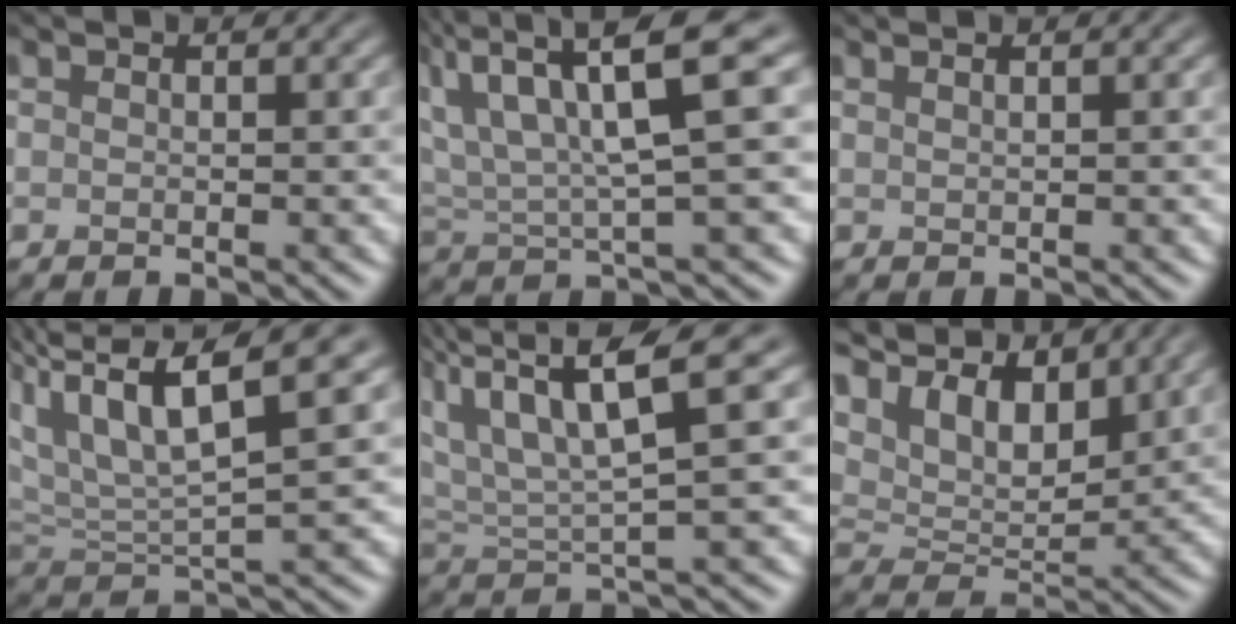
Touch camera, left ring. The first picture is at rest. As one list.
[{"total": 9.0, "force": [4.0, 2.0, 7.8], "torque": [-0.146, 0.026, 0.072]}, {"total": 0.6, "force": [0.5, 0.2, 0.3], "torque": [0.001, 0.006, 0.002]}, {"total": 8.4, "force": [4.4, 1.9, 6.9], "torque": [-0.133, 0.021, 0.080]}, {"total": 7.7, "force": [3.5, 1.7, 6.7], "torque": [-0.127, 0.018, 0.065]}, {"total": 8.6, "force": [5.1, 4.5, 5.3], "torque": [-0.106, 0.017, 0.079]}]